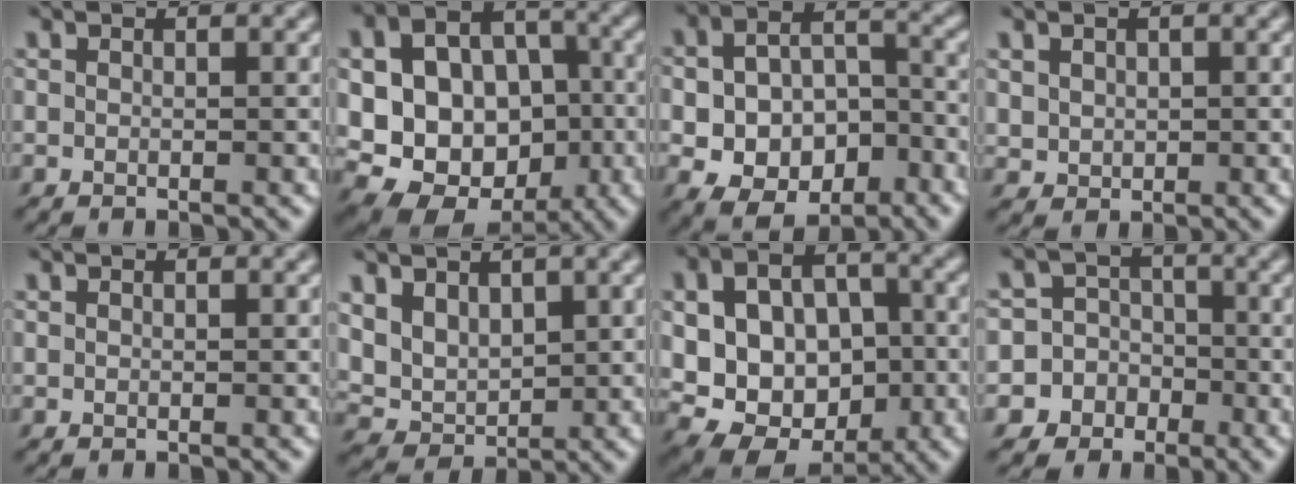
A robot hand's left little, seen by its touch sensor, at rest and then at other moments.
{"total": 17.7, "force": [-0.3, 15.1, 9.1], "torque": [-0.180, 0.024, 0.000]}
{"total": 10.1, "force": [-3.8, 7.0, 6.3], "torque": [-0.092, -0.019, -0.057]}
{"total": 1.3, "force": [0.4, 1.2, 0.4], "torque": [-0.014, -0.005, 0.012]}
{"total": 0.0}
{"total": 3.8, "force": [1.7, 2.7, 2.1], "torque": [-0.054, -0.009, 0.034]}
{"total": 12.1, "force": [-0.3, 9.4, 7.5], "torque": [-0.123, 0.010, -0.003]}
{"total": 9.3, "force": [-4.0, 8.3, 0.4], "torque": [-0.025, 0.004, -0.087]}